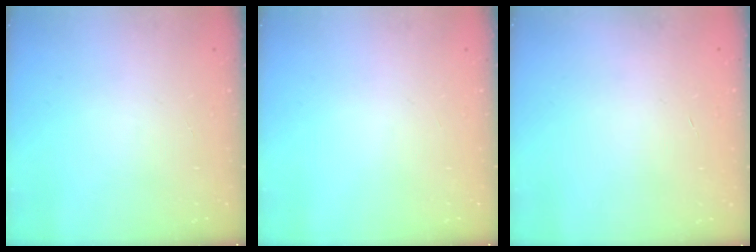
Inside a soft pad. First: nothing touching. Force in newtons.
{"total": 0.0}
{"total": 0.0}